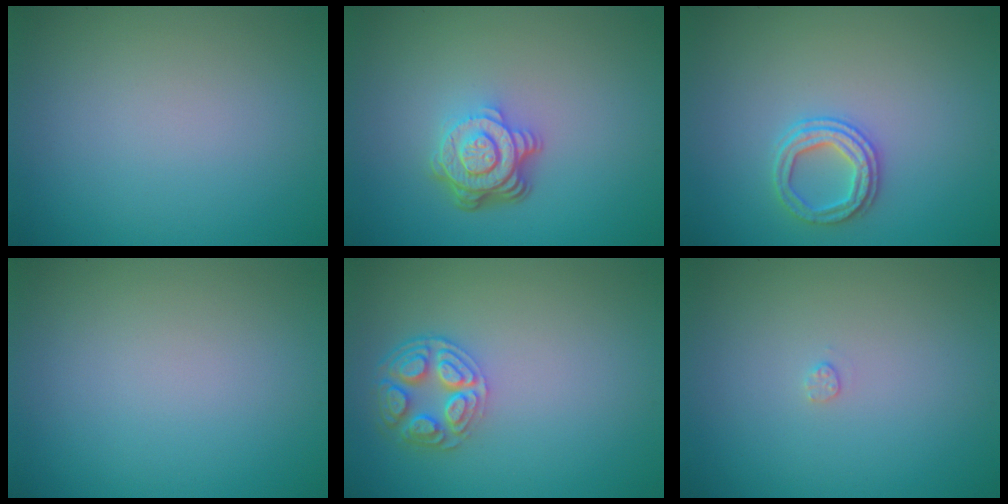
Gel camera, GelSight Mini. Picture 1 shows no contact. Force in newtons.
{"total": 4.9, "press": 3.5, "slide": 3.4}
{"total": 2.5, "press": 2.4, "slide": 0.6}
{"total": 0.0}
{"total": 4.3, "press": 3.4, "slide": 2.5}
{"total": 0.5, "press": 0.5, "slide": 0.2}